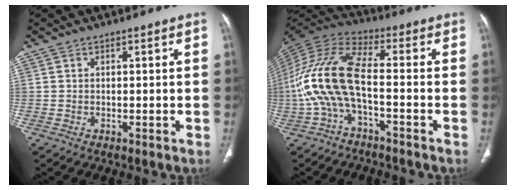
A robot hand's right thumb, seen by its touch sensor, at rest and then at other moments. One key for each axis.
{"total": 13.1, "fx": -3.4, "fy": 4.8, "fz": 11.7, "tx": -0.264, "ty": 0.049, "tz": -0.076}